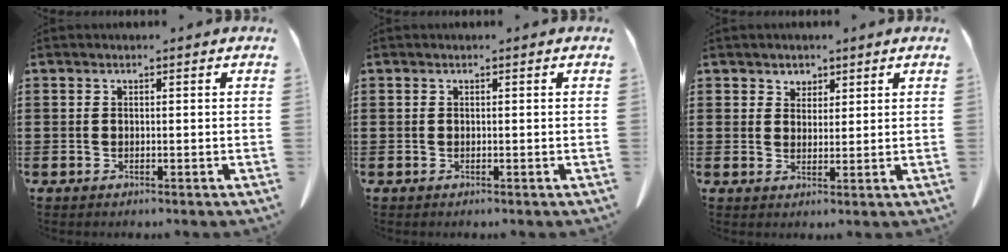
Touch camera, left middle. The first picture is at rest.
{"total": 0.0}
{"total": 2.5, "force": [1.9, 1.5, 0.0], "torque": [-0.001, 0.003, 0.036]}